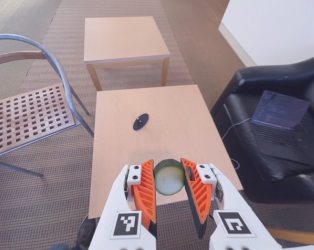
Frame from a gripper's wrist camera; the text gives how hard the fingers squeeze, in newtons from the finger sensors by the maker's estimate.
{"total": 12.0, "left": 12.5, "right": 11.5}